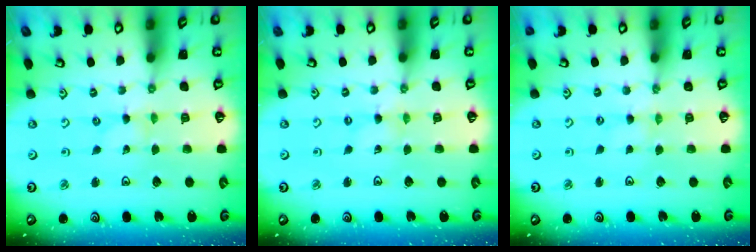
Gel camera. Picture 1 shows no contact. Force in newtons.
{"total": 0.0}
{"total": 0.6, "press": 0.6, "slide": 0.1}